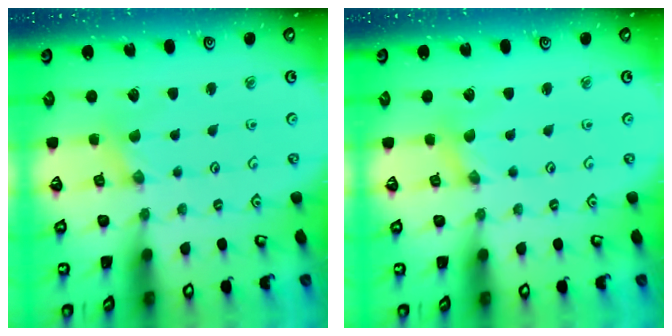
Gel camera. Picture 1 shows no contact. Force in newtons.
{"total": 0.0}